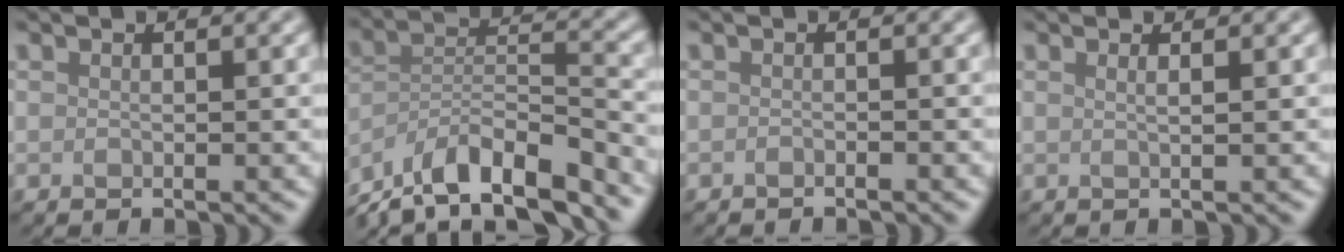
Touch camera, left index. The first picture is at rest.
{"total": 11.4, "force": [-9.3, 2.9, 5.9], "torque": [-0.111, 0.012, -0.162]}
{"total": 0.7, "force": [-0.6, 0.1, 0.2], "torque": [-0.002, -0.001, -0.011]}
{"total": 1.5, "force": [0.6, 0.7, 1.1], "torque": [-0.003, -0.002, -0.005]}